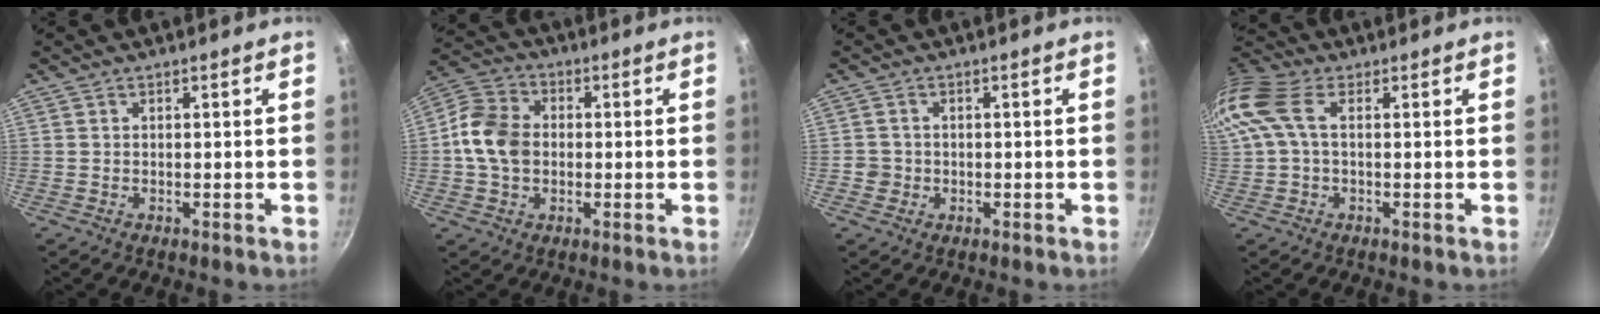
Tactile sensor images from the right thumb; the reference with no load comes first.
{"total": 10.4, "force": [-0.4, 7.9, 6.7], "torque": [-0.109, 0.020, -0.022]}
{"total": 2.4, "force": [-0.6, 2.3, 0.4], "torque": [-0.002, 0.008, -0.008]}
{"total": 11.1, "force": [2.3, 6.6, 8.6], "torque": [-0.184, 0.028, 0.033]}